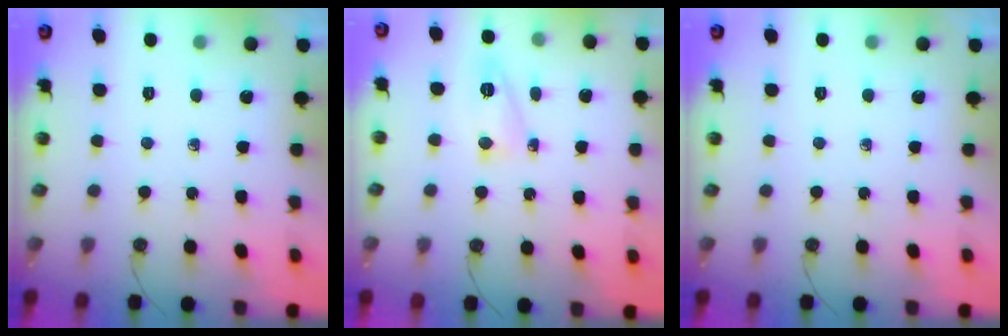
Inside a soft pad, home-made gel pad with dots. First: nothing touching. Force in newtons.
{"total": 6.8, "press": 6.8, "slide": 0.4}
{"total": 0.0}